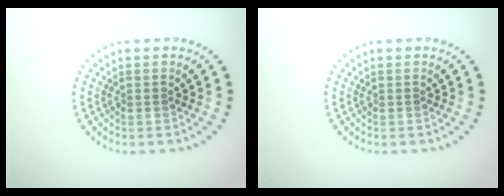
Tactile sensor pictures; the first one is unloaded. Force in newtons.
{"total": 0.0}